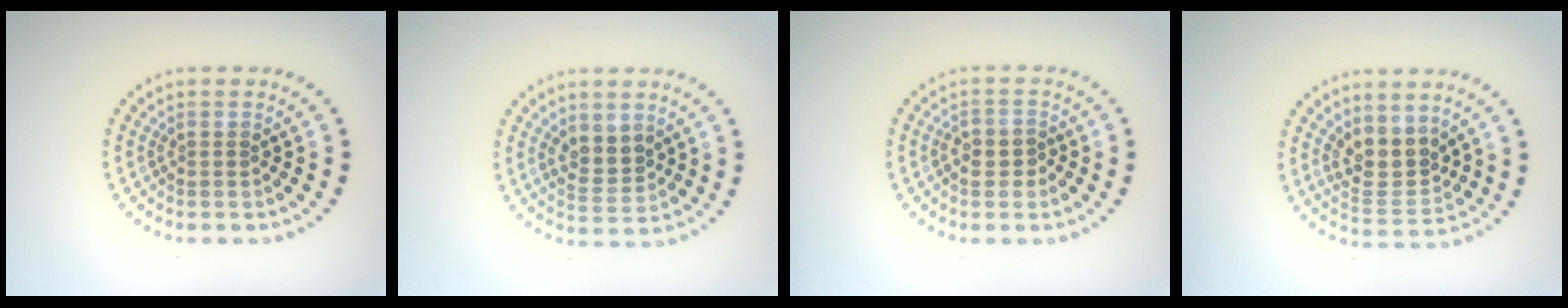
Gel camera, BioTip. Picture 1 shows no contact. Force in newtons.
{"total": 2.7, "press": 2.5, "slide": 0.8}
{"total": 2.2, "press": 2.1, "slide": 0.6}
{"total": 3.8, "press": 3.4, "slide": 1.6}